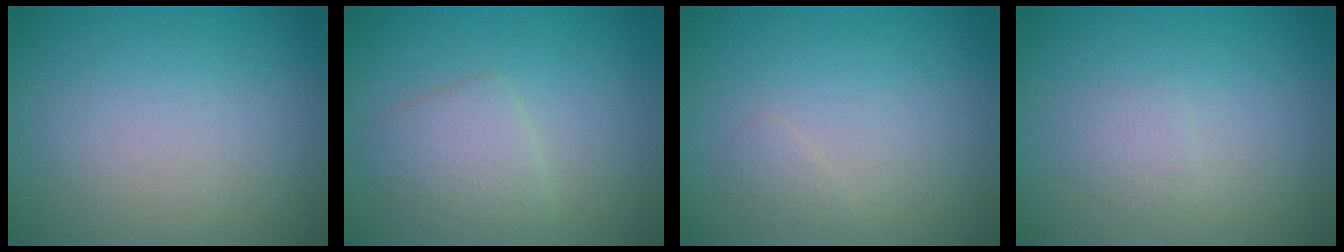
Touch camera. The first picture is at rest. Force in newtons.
{"total": 3.0, "press": 3.0, "slide": 0.1}
{"total": 0.8, "press": 0.8, "slide": 0.0}
{"total": 1.1, "press": 1.0, "slide": 0.1}